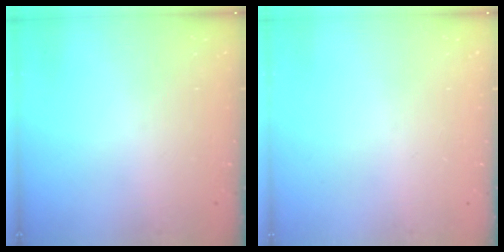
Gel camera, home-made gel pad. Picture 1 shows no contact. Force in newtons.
{"total": 0.0}